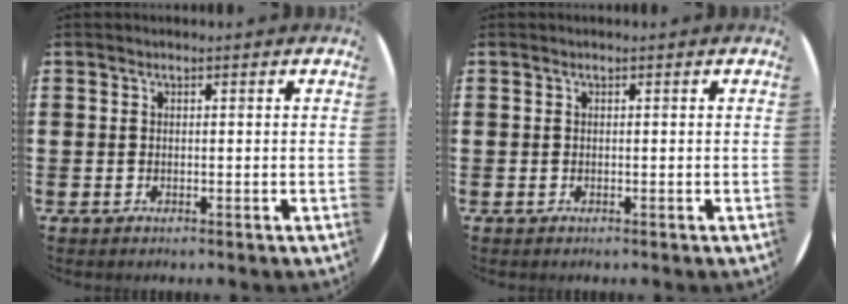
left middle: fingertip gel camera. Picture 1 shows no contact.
{"total": 0.0}